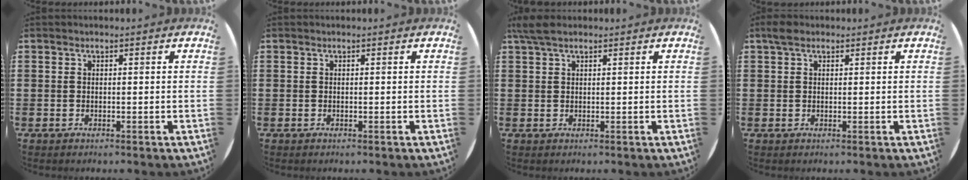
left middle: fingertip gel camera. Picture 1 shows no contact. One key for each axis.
{"total": 0.0}
{"total": 2.7, "fx": 2.0, "fy": 0.8, "fz": 1.6, "tx": -0.036, "ty": 0.005, "tz": 0.036}
{"total": 1.5, "fx": 1.1, "fy": 0.8, "fz": 0.8, "tx": -0.009, "ty": 0.002, "tz": 0.019}